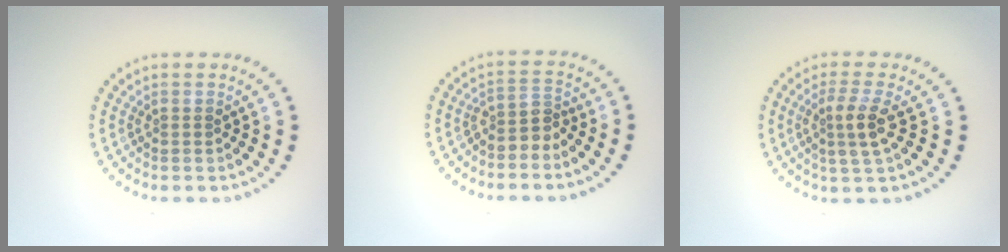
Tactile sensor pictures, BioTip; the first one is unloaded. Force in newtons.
{"total": 2.2, "press": 1.5, "slide": 1.6}
{"total": 2.7, "press": 2.3, "slide": 1.4}